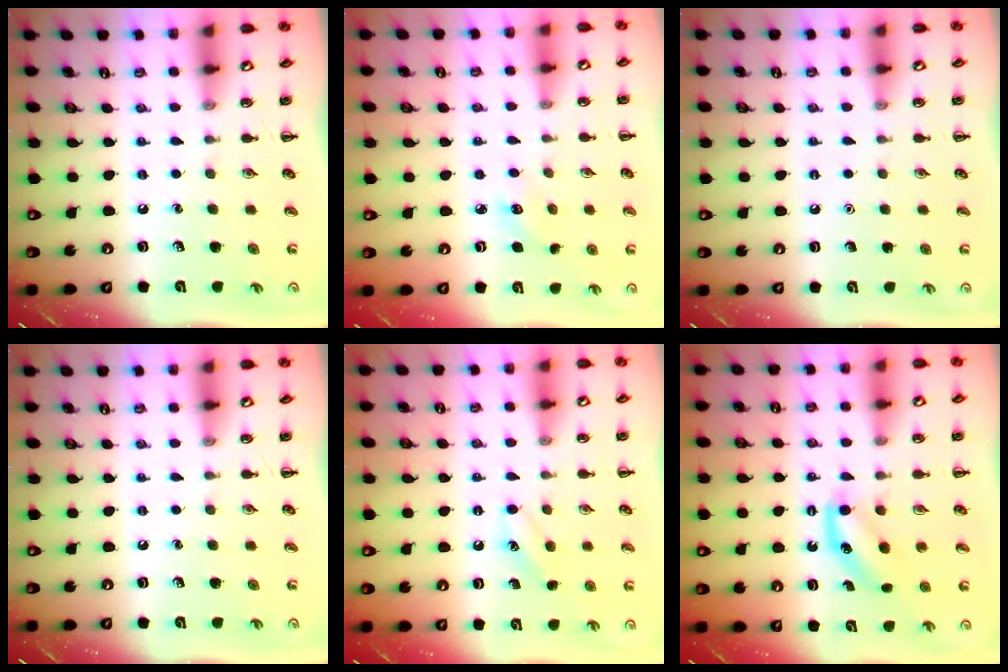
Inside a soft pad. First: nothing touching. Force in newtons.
{"total": 3.7, "press": 3.6, "slide": 0.9}
{"total": 1.6, "press": 1.6, "slide": 0.1}
{"total": 0.0}
{"total": 7.5, "press": 7.2, "slide": 1.9}
{"total": 5.4, "press": 5.3, "slide": 1.2}